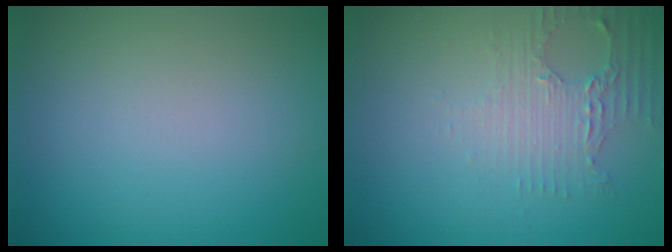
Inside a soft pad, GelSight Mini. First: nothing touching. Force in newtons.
{"total": 2.7, "press": 2.4, "slide": 1.3}